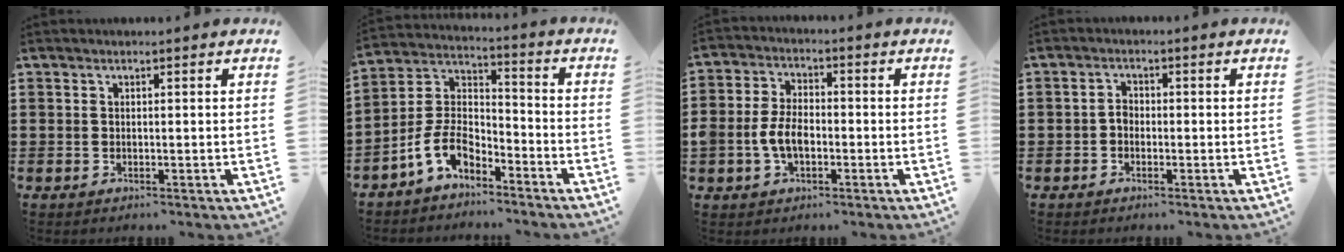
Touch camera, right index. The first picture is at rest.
{"total": 7.7, "force": [-5.2, 3.7, 4.4], "torque": [-0.112, 0.000, -0.108]}
{"total": 5.5, "force": [-1.6, 3.5, 3.9], "torque": [-0.099, 0.000, -0.035]}
{"total": 1.5, "force": [-0.6, 1.1, 0.9], "torque": [-0.019, 0.003, -0.014]}